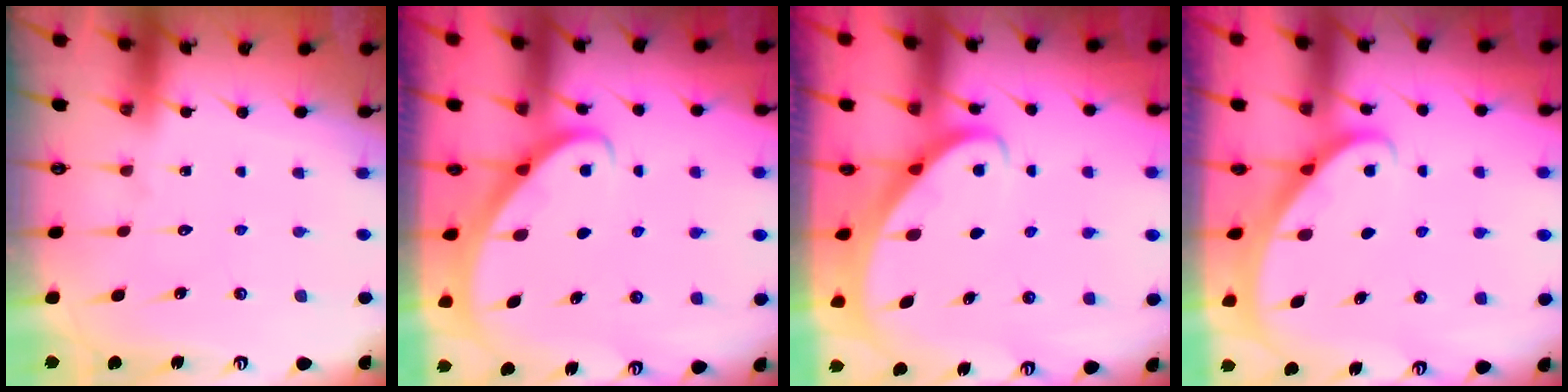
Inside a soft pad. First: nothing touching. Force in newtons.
{"total": 2.7, "press": 2.7, "slide": 0.2}
{"total": 2.6, "press": 2.6, "slide": 0.3}
{"total": 2.0, "press": 2.0, "slide": 0.0}